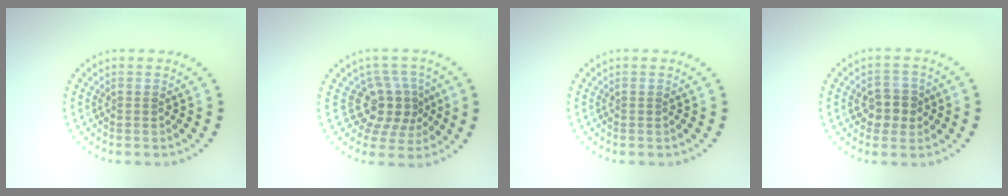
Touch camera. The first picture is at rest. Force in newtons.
{"total": 4.0, "press": 3.3, "slide": 2.3}
{"total": 0.0}
{"total": 2.8, "press": 2.8, "slide": 0.4}